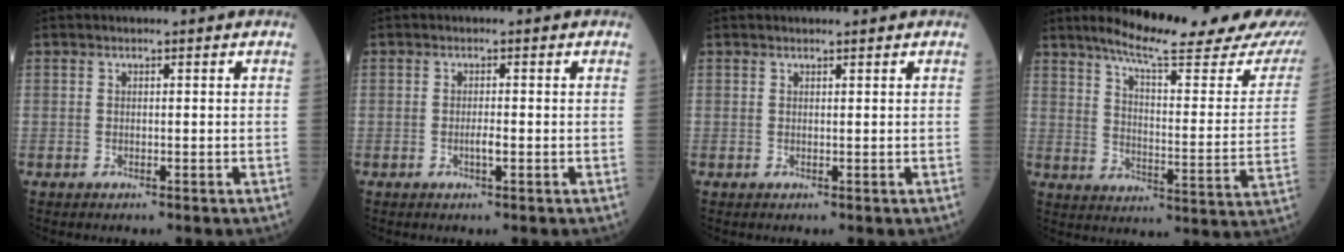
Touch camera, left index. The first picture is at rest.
{"total": 1.3, "force": [-0.5, 0.1, 1.2], "torque": [-0.025, -0.001, -0.006]}
{"total": 0.9, "force": [0.8, -0.1, 0.2], "torque": [-0.005, 0.004, 0.017]}
{"total": 22.5, "force": [19.6, 1.0, 11.0], "torque": [-0.148, -0.065, 0.252]}